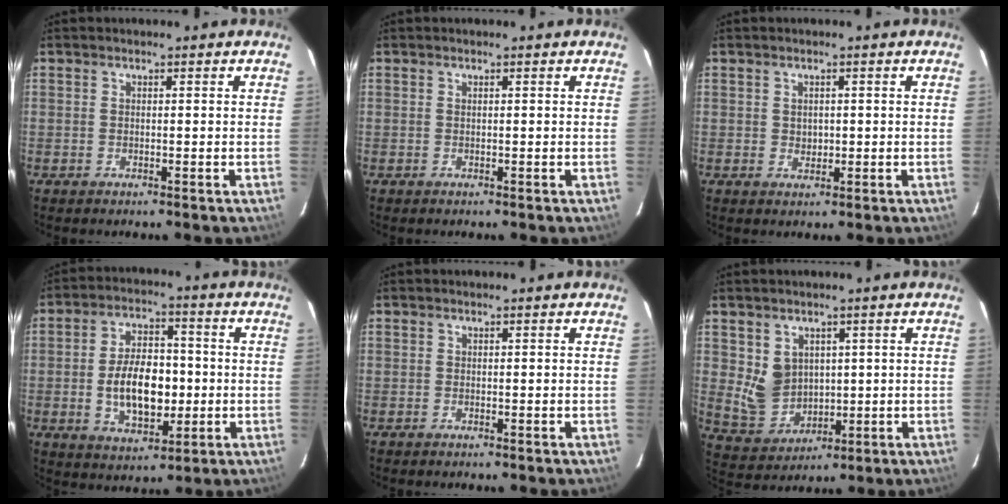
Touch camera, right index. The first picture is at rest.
{"total": 0.0}
{"total": 1.9, "force": [0.2, 1.7, 0.8], "torque": [-0.011, 0.002, 0.007]}
{"total": 12.2, "force": [-1.6, 6.8, 10.0], "torque": [-0.189, 0.011, -0.015]}
{"total": 0.0}
{"total": 7.5, "force": [1.9, 6.5, 3.3], "torque": [-0.067, -0.003, 0.061]}